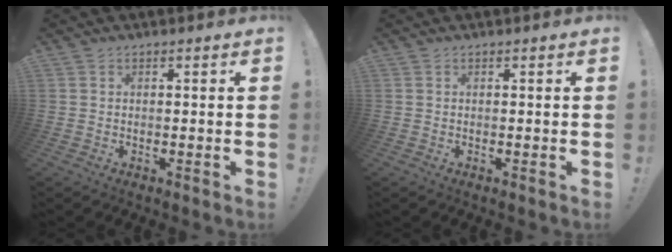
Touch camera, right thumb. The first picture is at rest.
{"total": 0.0}